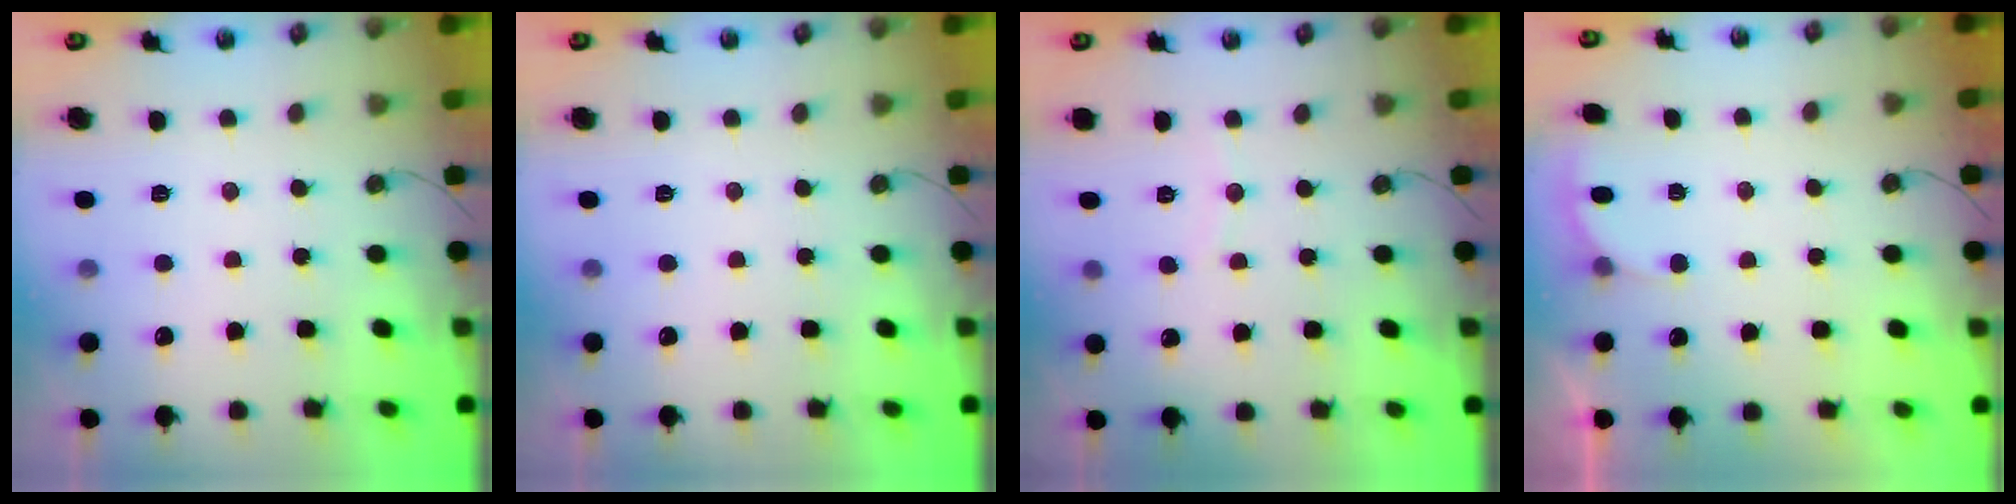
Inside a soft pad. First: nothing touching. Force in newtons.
{"total": 0.0}
{"total": 2.6, "press": 2.6, "slide": 0.3}
{"total": 2.4, "press": 2.2, "slide": 1.0}